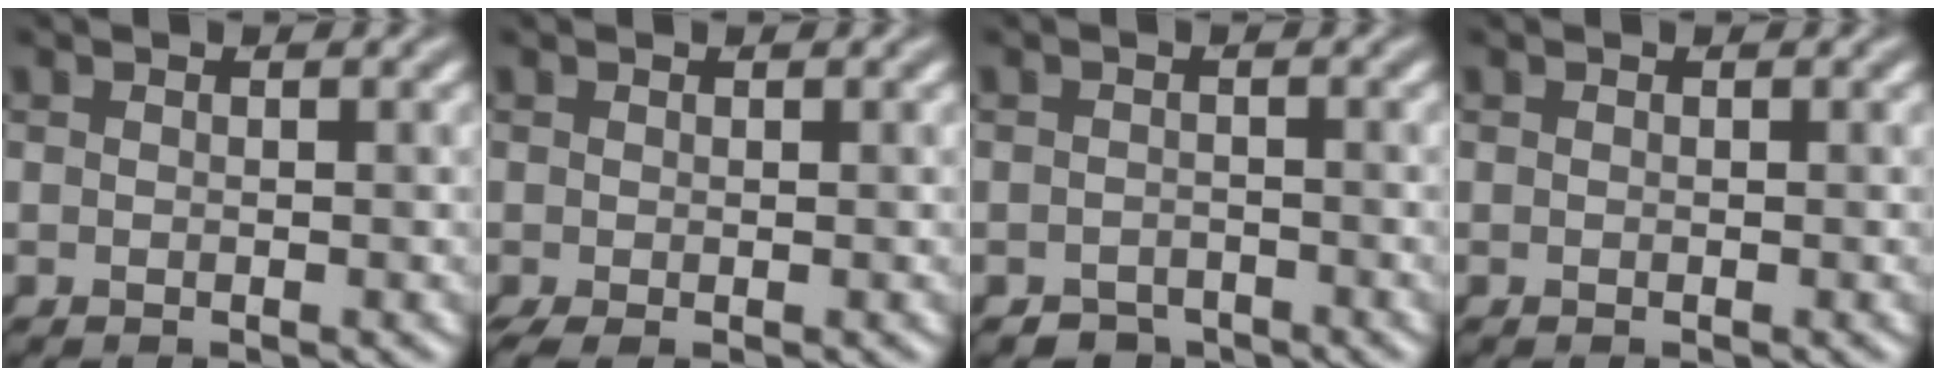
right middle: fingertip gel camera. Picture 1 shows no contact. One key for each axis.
{"total": 1.2, "fx": -0.4, "fy": 0.3, "fz": 1.0, "tx": -0.026, "ty": -0.007, "tz": -0.009}
{"total": 1.6, "fx": -1.4, "fy": 0.8, "fz": 0.0, "tx": 0.006, "ty": 0.003, "tz": -0.027}
{"total": 0.0}